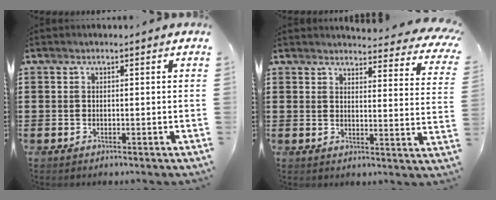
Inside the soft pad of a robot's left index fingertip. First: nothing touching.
{"total": 4.1, "force": [3.9, 0.2, 1.1], "torque": [-0.023, -0.027, 0.067]}